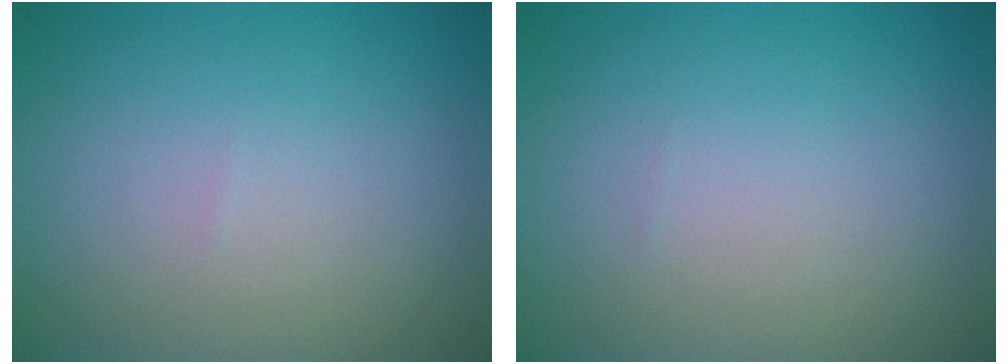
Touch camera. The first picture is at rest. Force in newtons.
{"total": 0.0}